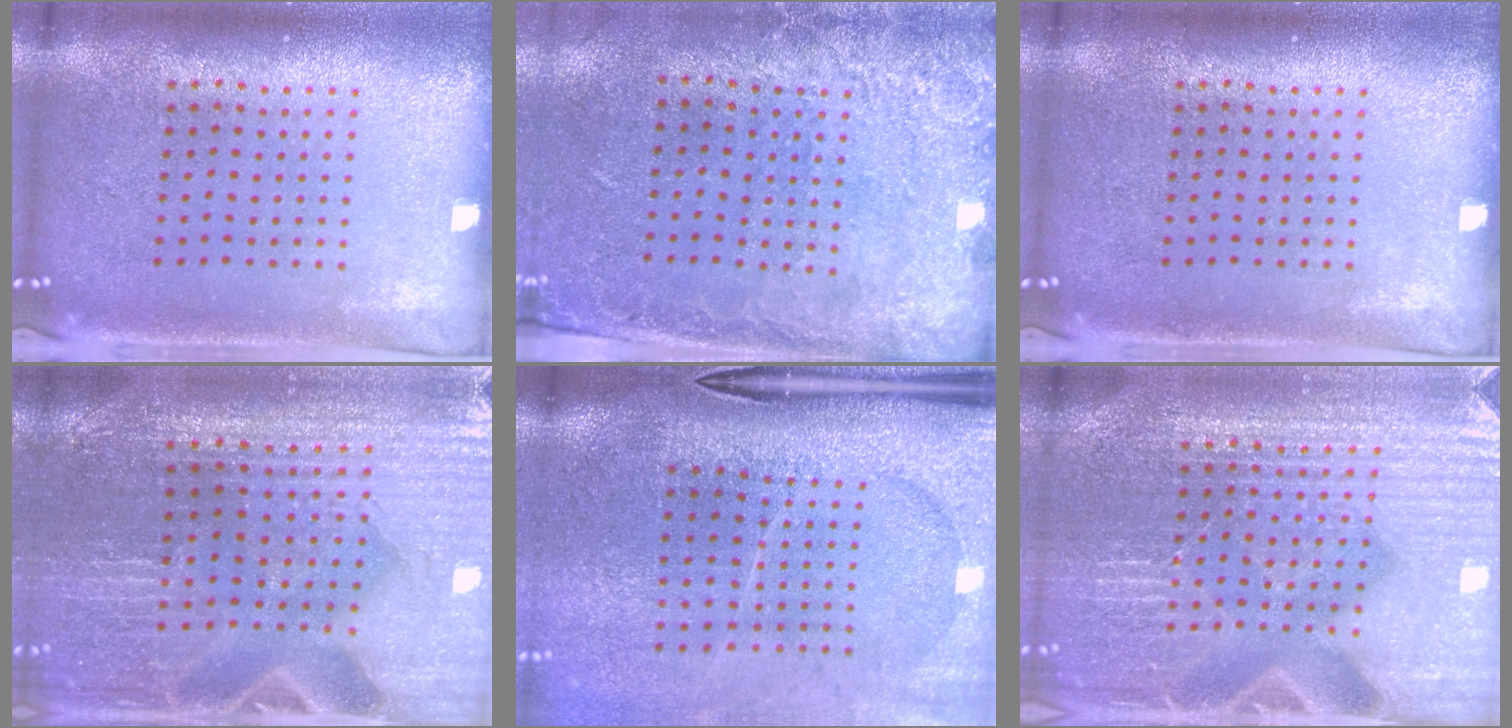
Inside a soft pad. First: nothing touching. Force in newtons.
{"total": 2.8, "press": 2.0, "slide": 1.9}
{"total": 0.0}
{"total": 2.2, "press": 2.1, "slide": 0.2}
{"total": 4.6, "press": 3.6, "slide": 2.8}
{"total": 4.9, "press": 4.6, "slide": 1.6}